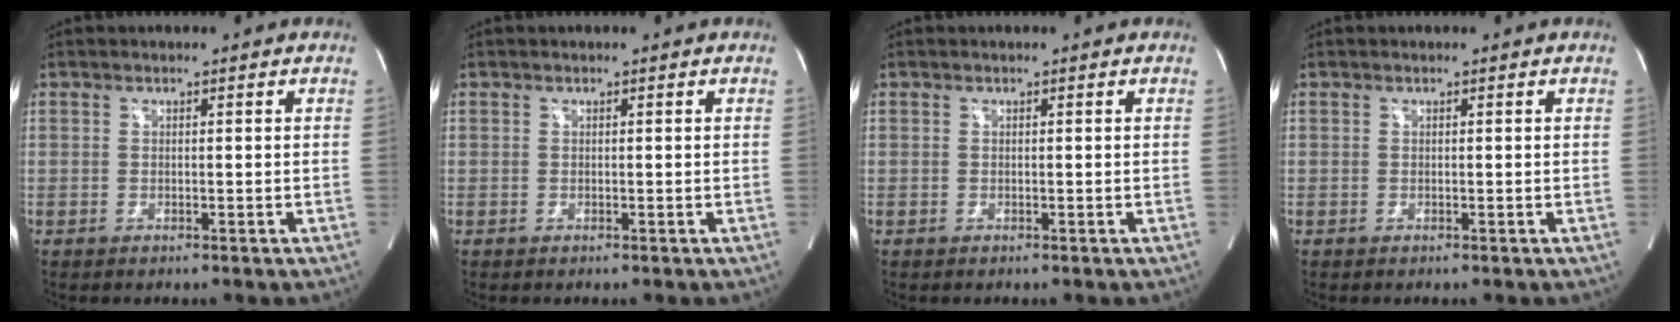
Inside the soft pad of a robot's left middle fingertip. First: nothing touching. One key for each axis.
{"total": 0.0}
{"total": 0.0}
{"total": 0.0}